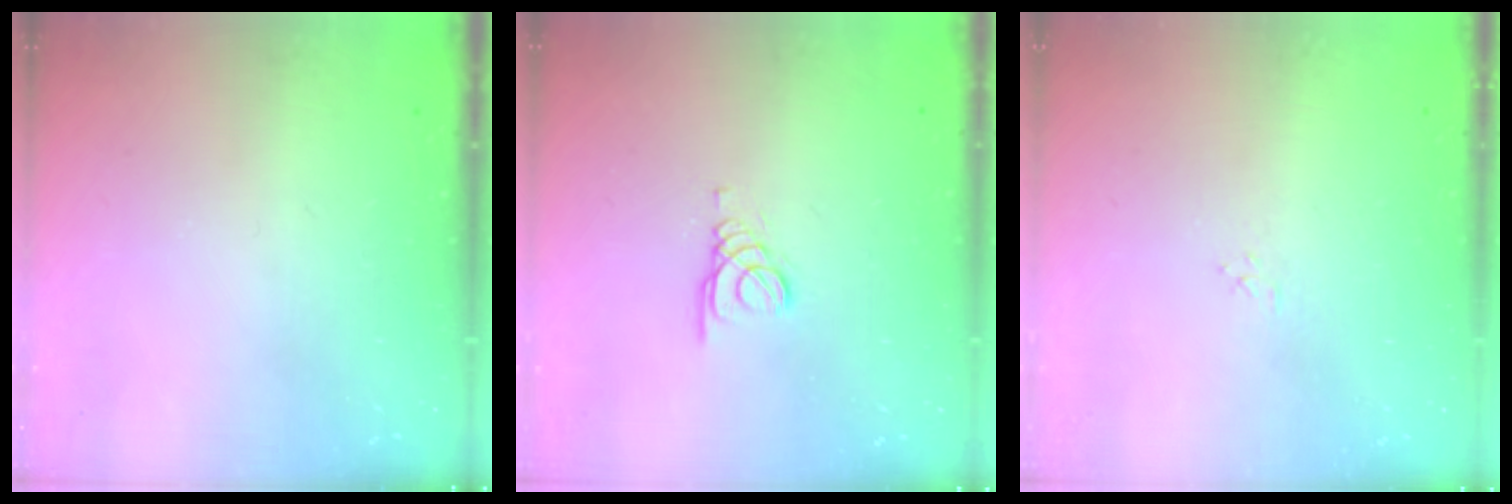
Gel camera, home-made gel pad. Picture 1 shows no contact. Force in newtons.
{"total": 1.3, "press": 1.3, "slide": 0.1}
{"total": 2.9, "press": 2.9, "slide": 0.3}